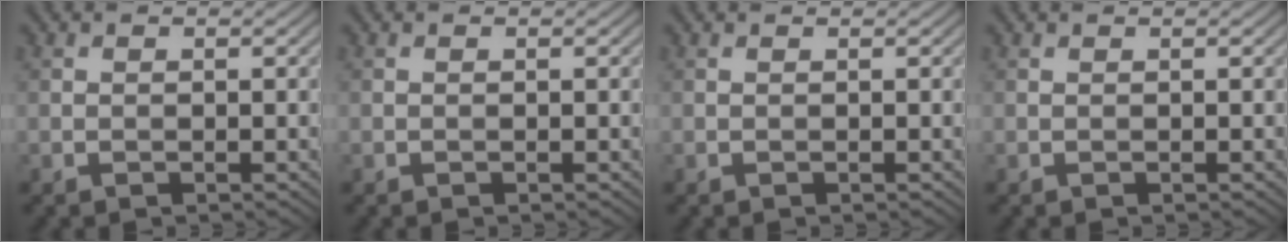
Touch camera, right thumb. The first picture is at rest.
{"total": 0.0}
{"total": 0.0}
{"total": 0.0}